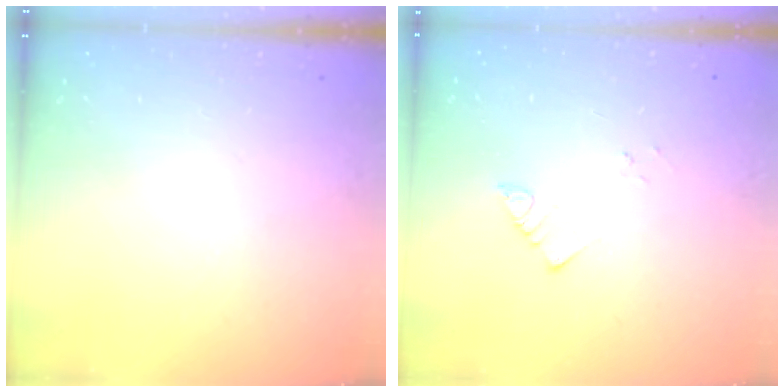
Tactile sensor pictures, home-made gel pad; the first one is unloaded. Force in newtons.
{"total": 2.9, "press": 2.9, "slide": 0.2}